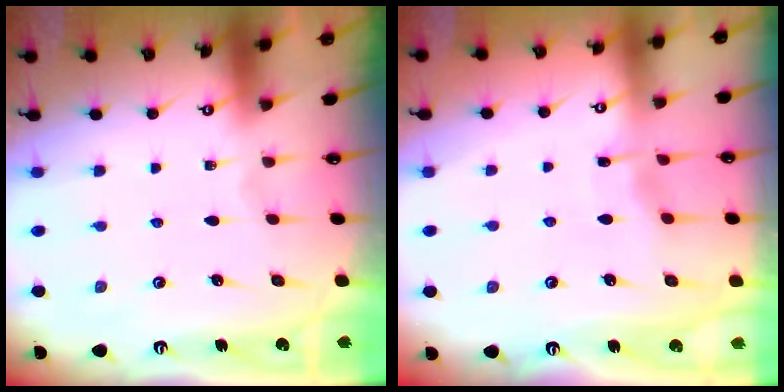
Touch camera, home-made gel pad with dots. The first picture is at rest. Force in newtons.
{"total": 4.3, "press": 4.2, "slide": 0.3}